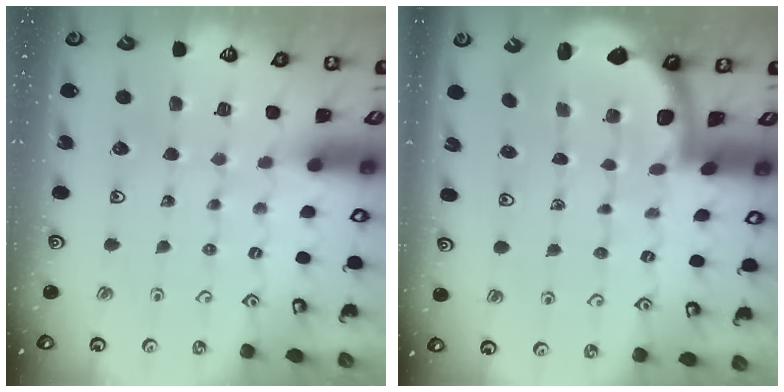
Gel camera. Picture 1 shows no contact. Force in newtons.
{"total": 1.7, "press": 1.7, "slide": 0.2}